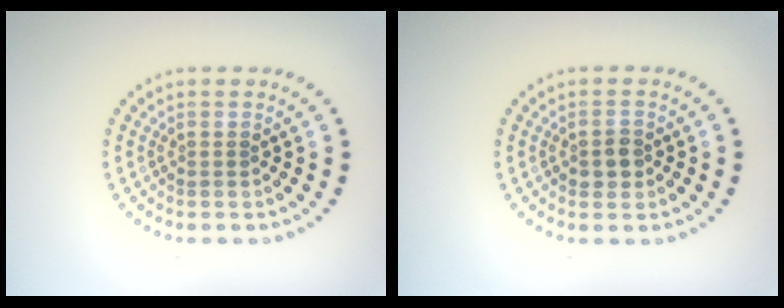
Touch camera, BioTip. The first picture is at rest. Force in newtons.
{"total": 1.6, "press": 1.6, "slide": 0.4}